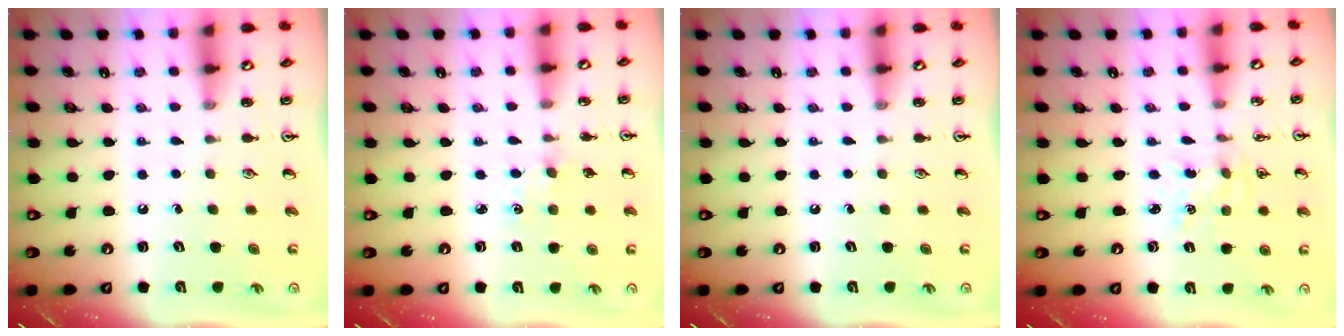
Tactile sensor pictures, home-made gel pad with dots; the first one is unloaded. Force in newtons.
{"total": 0.7, "press": 0.7, "slide": 0.1}
{"total": 0.0}
{"total": 0.6, "press": 0.6, "slide": 0.1}